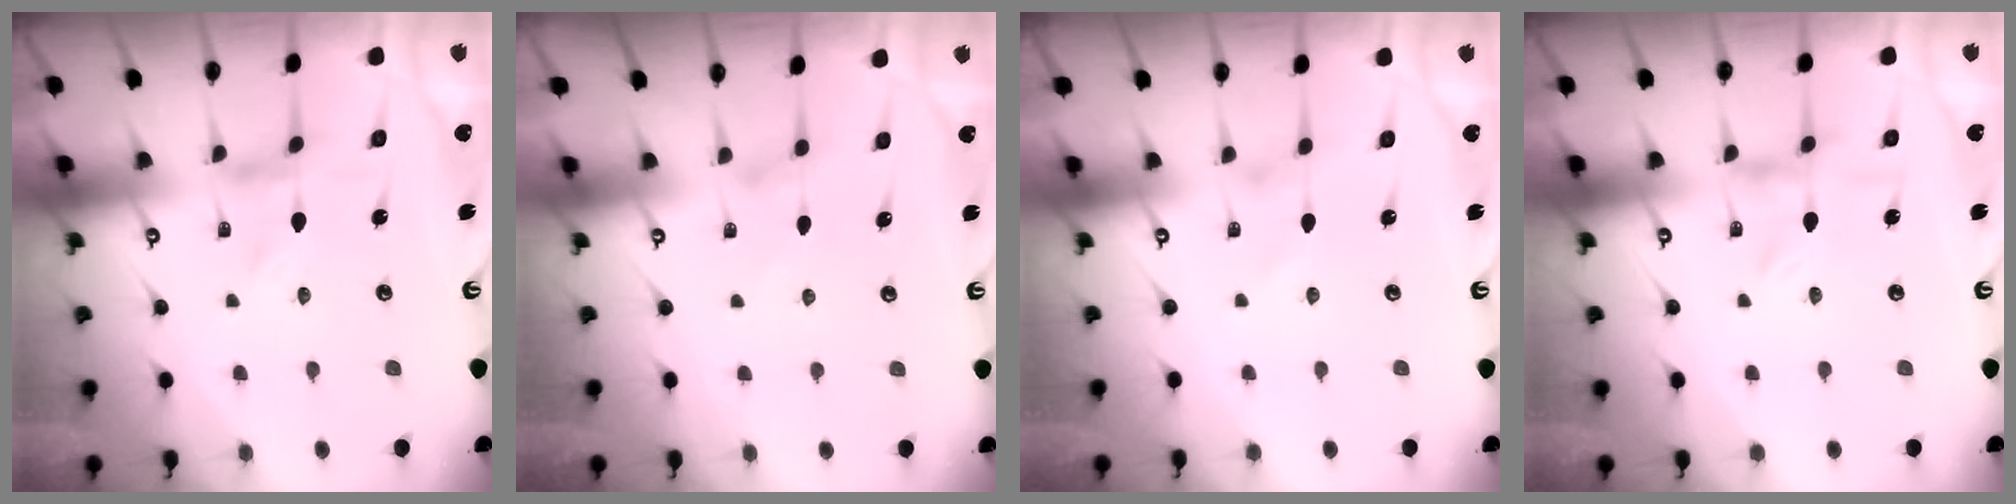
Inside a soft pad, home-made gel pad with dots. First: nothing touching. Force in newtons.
{"total": 0.5, "press": 0.5, "slide": 0.3}
{"total": 0.5, "press": 0.5, "slide": 0.1}
{"total": 3.7, "press": 3.7, "slide": 0.5}